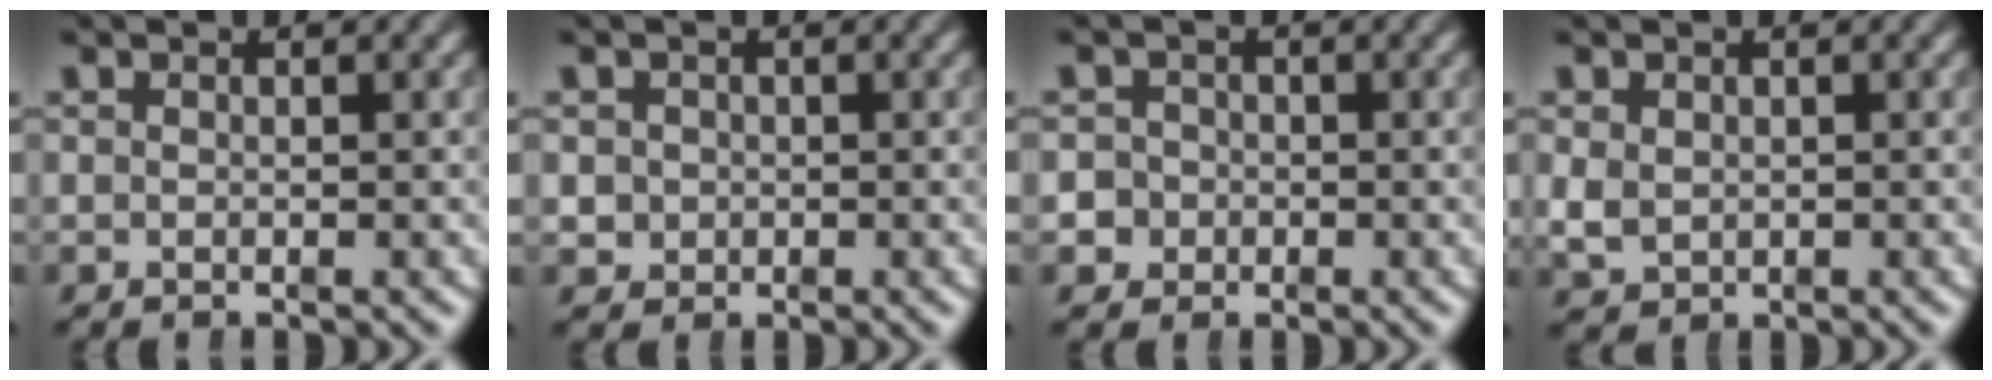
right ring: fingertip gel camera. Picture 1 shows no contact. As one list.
[{"total": 2.9, "force": [-0.2, 2.8, 0.7], "torque": [-0.021, -0.009, 0.001]}, {"total": 4.9, "force": [-1.2, 4.6, 0.9], "torque": [-0.029, -0.017, -0.023]}, {"total": 2.2, "force": [-0.1, 2.0, 1.0], "torque": [-0.027, -0.016, 0.012]}]